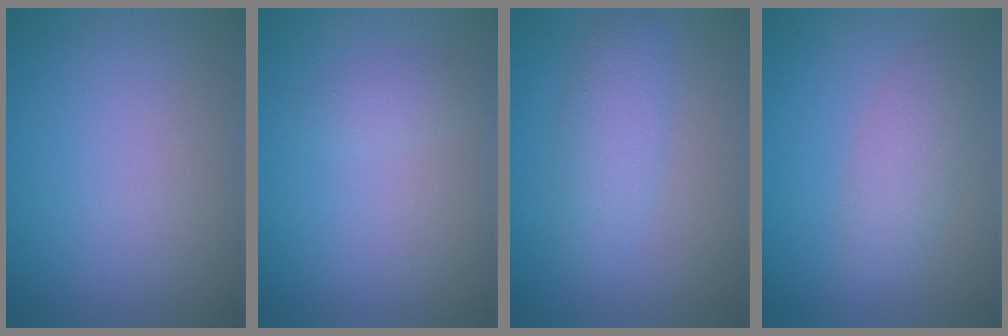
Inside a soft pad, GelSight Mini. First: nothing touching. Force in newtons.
{"total": 1.2, "press": 1.2, "slide": 0.0}
{"total": 2.8, "press": 2.8, "slide": 0.1}
{"total": 2.8, "press": 2.8, "slide": 0.0}